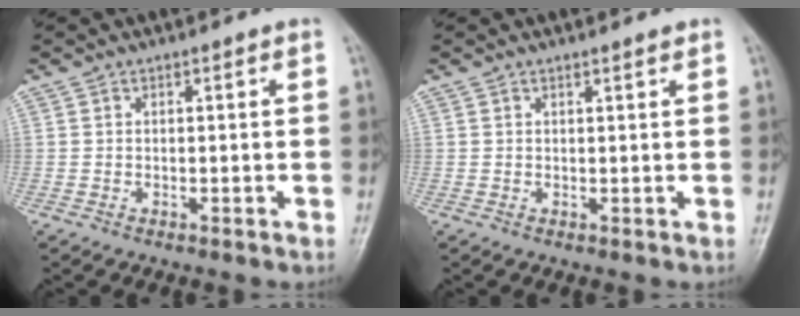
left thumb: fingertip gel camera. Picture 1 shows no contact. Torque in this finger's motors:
{"motor_torque": [-0.16, 0.10, -0.26, 0.04, 0.03]}